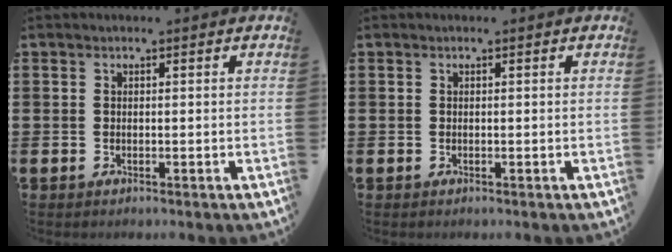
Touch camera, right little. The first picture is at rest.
{"total": 0.0}